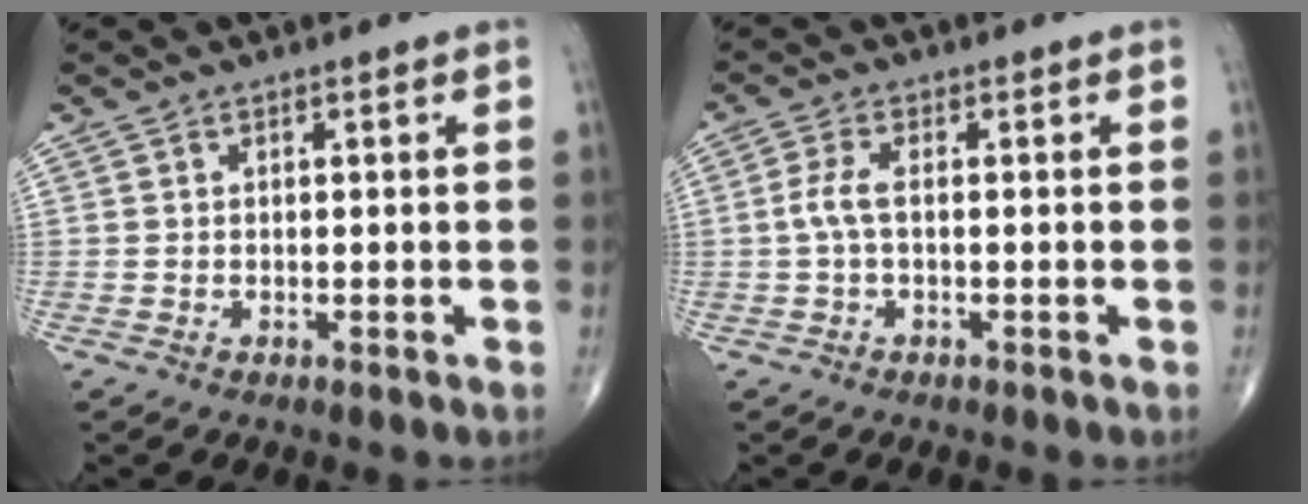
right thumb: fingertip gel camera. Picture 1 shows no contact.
{"total": 3.3, "force": [-0.2, 1.1, 3.1], "torque": [-0.076, 0.002, -0.010]}